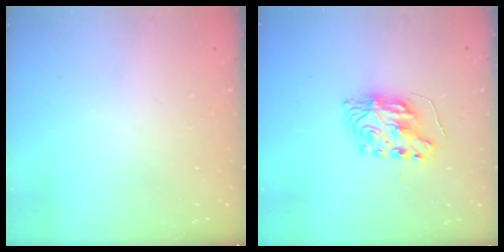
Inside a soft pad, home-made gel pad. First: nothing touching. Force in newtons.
{"total": 8.2, "press": 8.2, "slide": 0.5}